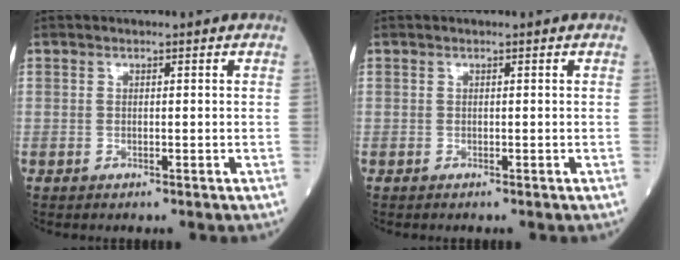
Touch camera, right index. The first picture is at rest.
{"total": 0.0}